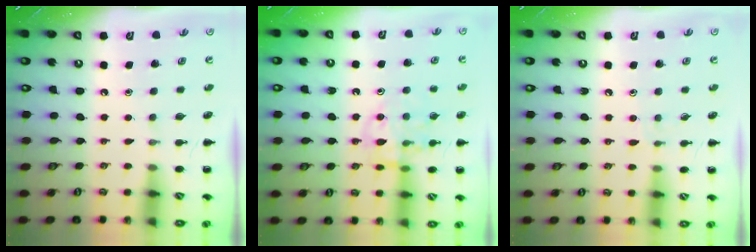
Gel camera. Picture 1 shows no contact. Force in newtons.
{"total": 11.6, "press": 11.6, "slide": 1.1}
{"total": 4.2, "press": 3.7, "slide": 1.8}